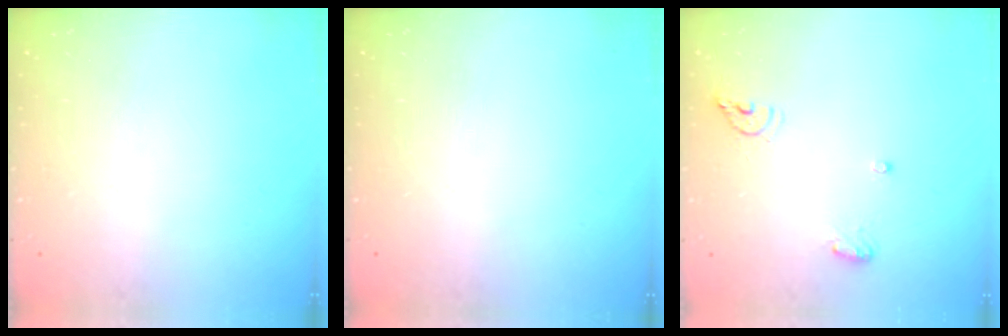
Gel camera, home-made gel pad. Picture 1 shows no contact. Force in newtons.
{"total": 0.0}
{"total": 6.8, "press": 6.7, "slide": 1.2}